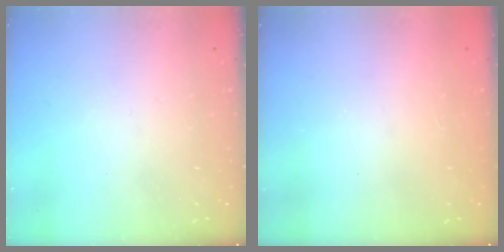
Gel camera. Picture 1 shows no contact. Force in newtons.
{"total": 1.2, "press": 1.1, "slide": 0.5}